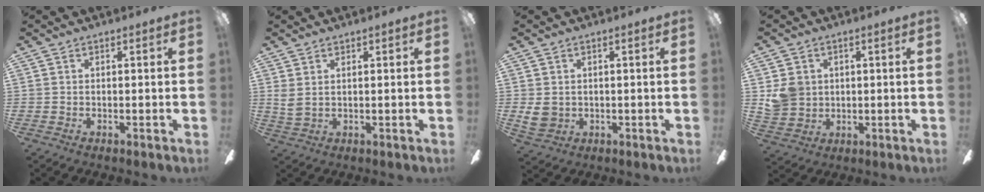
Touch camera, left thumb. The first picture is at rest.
{"total": 2.7, "force": [1.5, 1.3, 1.8], "torque": [-0.046, -0.001, 0.025]}
{"total": 3.8, "force": [0.4, 3.3, 1.9], "torque": [-0.035, 0.000, 0.009]}
{"total": 6.5, "force": [1.6, 6.0, 1.9], "torque": [-0.044, 0.006, 0.034]}